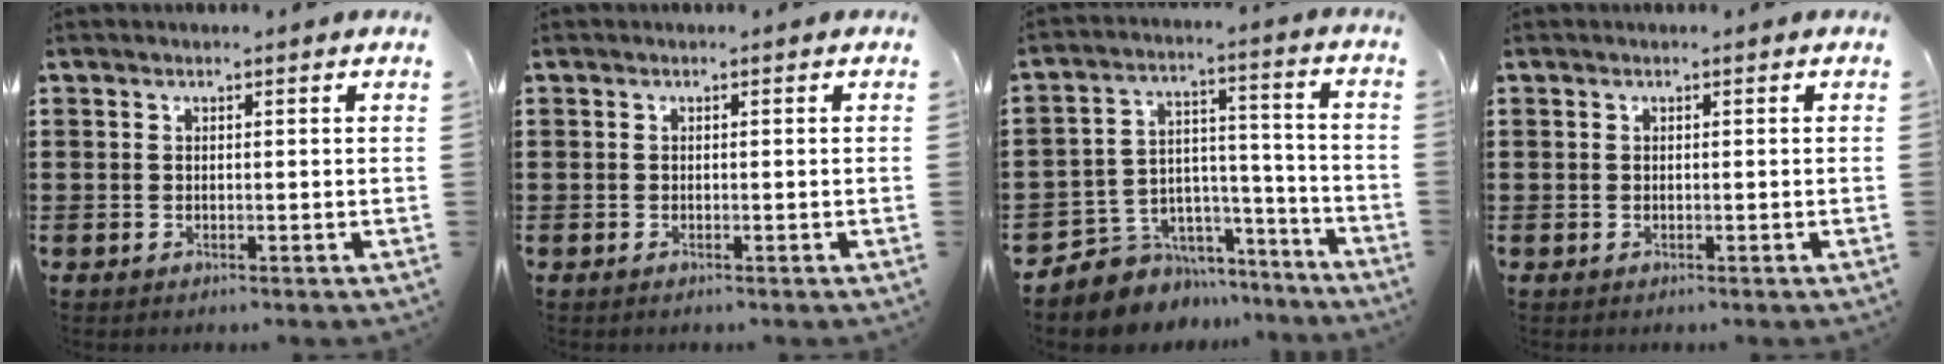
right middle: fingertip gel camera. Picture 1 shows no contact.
{"total": 0.0}
{"total": 6.6, "force": [-5.3, 3.9, -0.3], "torque": [0.000, 0.012, -0.098]}
{"total": 0.0}